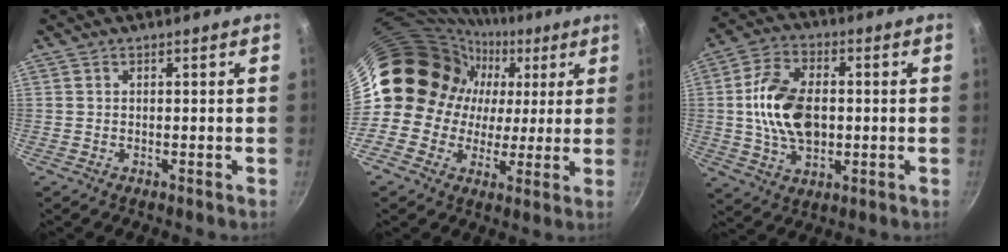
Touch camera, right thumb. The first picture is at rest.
{"total": 17.8, "force": [3.9, 16.2, 6.3], "torque": [-0.054, 0.025, 0.057]}
{"total": 14.2, "force": [0.3, 9.2, 10.9], "torque": [-0.181, 0.013, 0.001]}